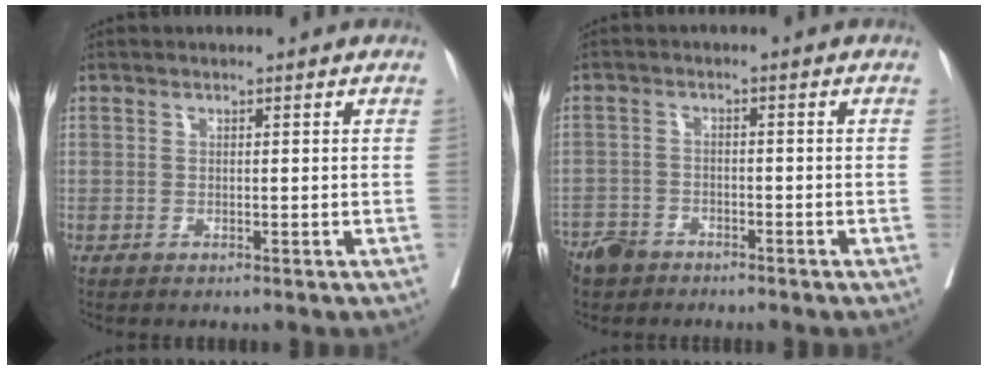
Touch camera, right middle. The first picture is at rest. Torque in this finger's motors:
{"motor_torque": [0.23, -0.78, 0.56, 0.15]}